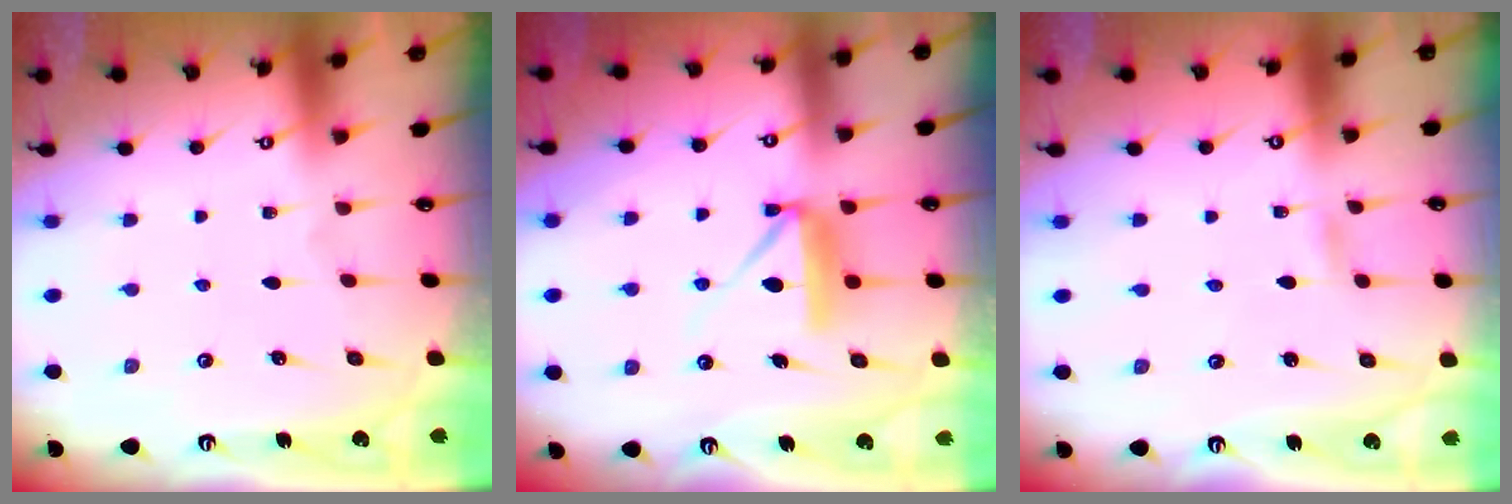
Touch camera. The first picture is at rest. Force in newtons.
{"total": 8.7, "press": 8.6, "slide": 0.6}
{"total": 1.7, "press": 1.7, "slide": 0.2}